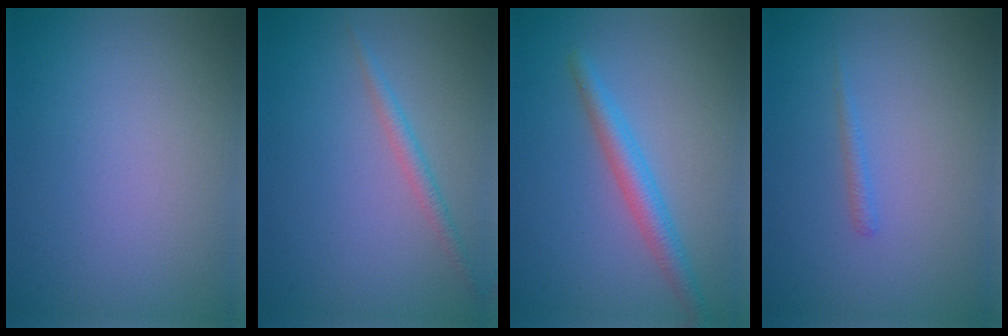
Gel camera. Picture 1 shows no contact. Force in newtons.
{"total": 1.5, "press": 1.5, "slide": 0.1}
{"total": 2.9, "press": 2.9, "slide": 0.1}
{"total": 0.7, "press": 0.7, "slide": 0.1}